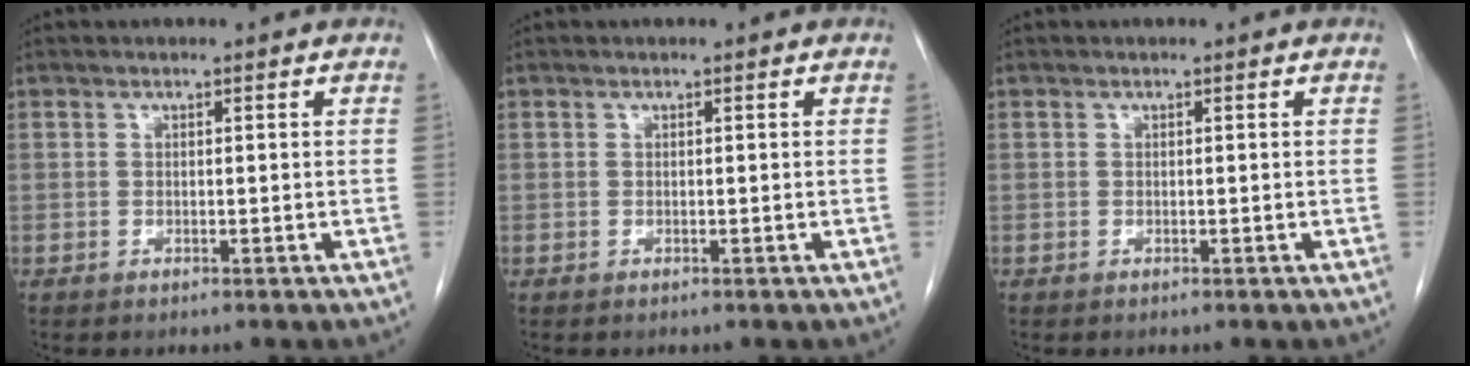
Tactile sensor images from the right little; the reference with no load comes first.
{"total": 0.0}
{"total": 0.0}